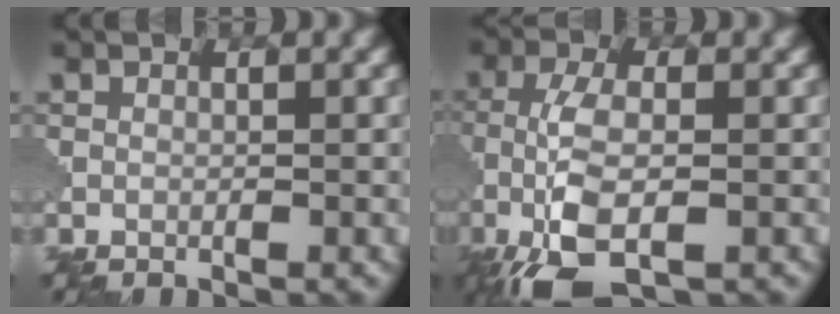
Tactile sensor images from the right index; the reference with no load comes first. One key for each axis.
{"total": 6.7, "fx": -3.2, "fy": 2.3, "fz": 5.5, "tx": -0.124, "ty": -0.004, "tz": -0.069}